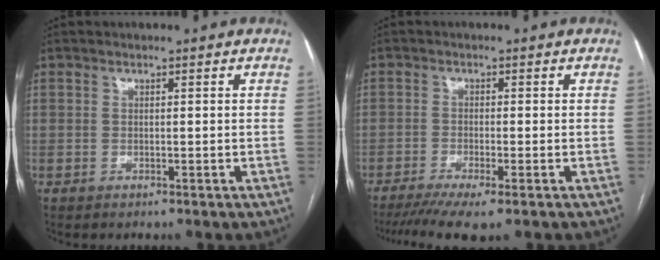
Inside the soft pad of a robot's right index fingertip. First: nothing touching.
{"total": 7.2, "force": [-5.1, 0.8, 5.1], "torque": [-0.083, -0.015, -0.083]}